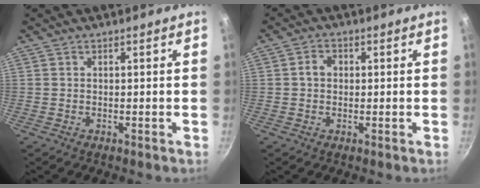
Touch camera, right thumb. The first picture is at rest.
{"total": 2.7, "force": [0.1, 2.2, 1.6], "torque": [-0.022, 0.009, -0.001]}